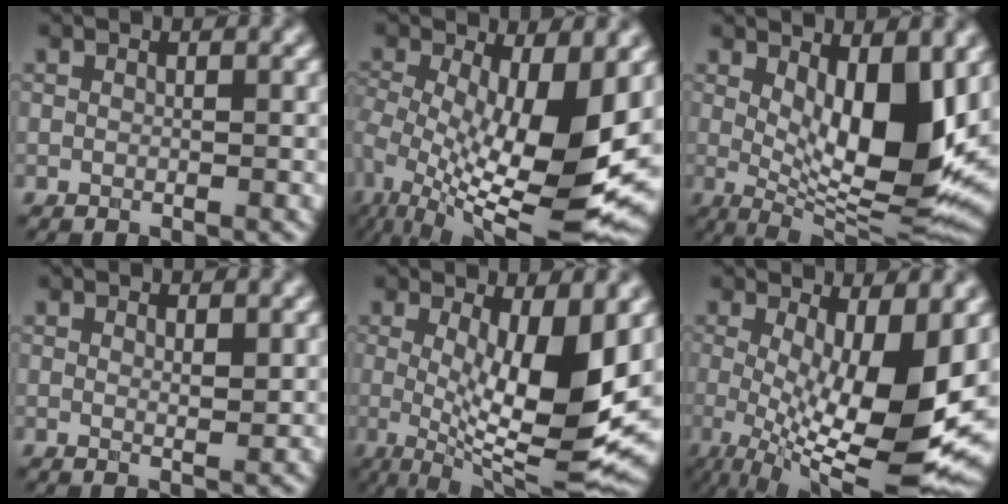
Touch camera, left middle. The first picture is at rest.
{"total": 13.3, "force": [-0.4, 5.4, 12.2], "torque": [-0.205, -0.030, 0.000]}
{"total": 11.1, "force": [2.0, 4.0, 10.1], "torque": [-0.139, -0.019, 0.036]}
{"total": 1.0, "force": [0.6, 0.2, 0.8], "torque": [-0.012, -0.004, 0.009]}
{"total": 11.2, "force": [0.6, 3.2, 10.7], "torque": [-0.155, -0.019, 0.012]}
{"total": 13.1, "force": [-0.4, 4.0, 12.5], "torque": [-0.179, -0.021, 0.001]}